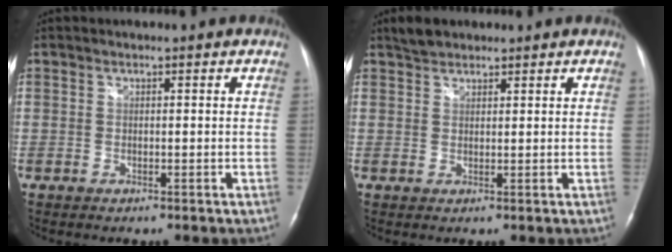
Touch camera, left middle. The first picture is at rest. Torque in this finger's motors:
{"motor_torque": [0.07, -0.02, -0.01, 0.00]}